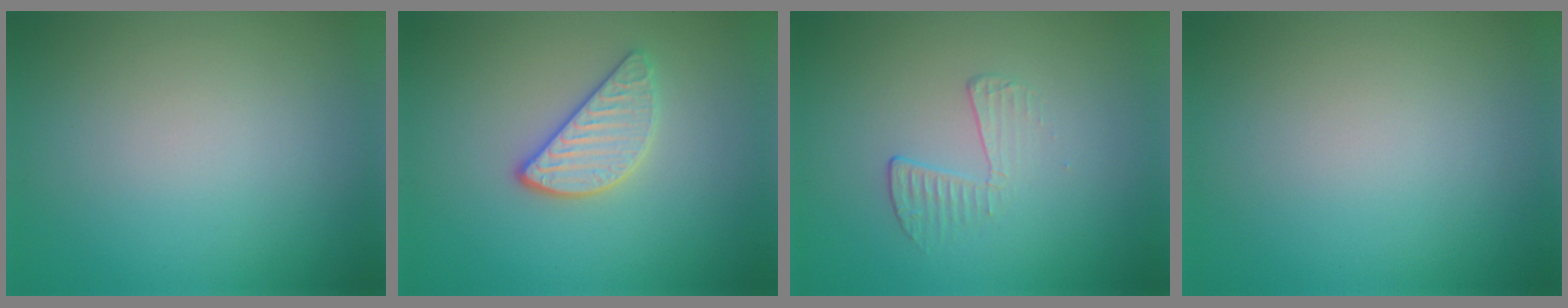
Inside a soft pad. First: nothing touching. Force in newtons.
{"total": 2.9, "press": 2.7, "slide": 1.2}
{"total": 1.8, "press": 0.5, "slide": 1.7}
{"total": 0.0}